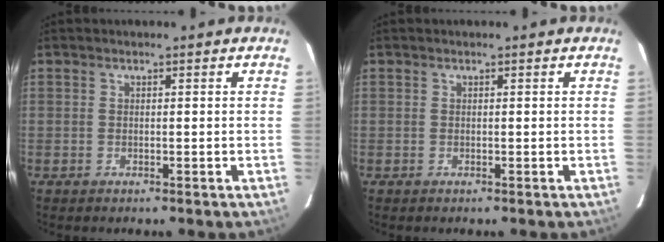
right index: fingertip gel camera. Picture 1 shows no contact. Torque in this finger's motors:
{"motor_torque": [0.00, 0.00, 0.00, 0.00]}